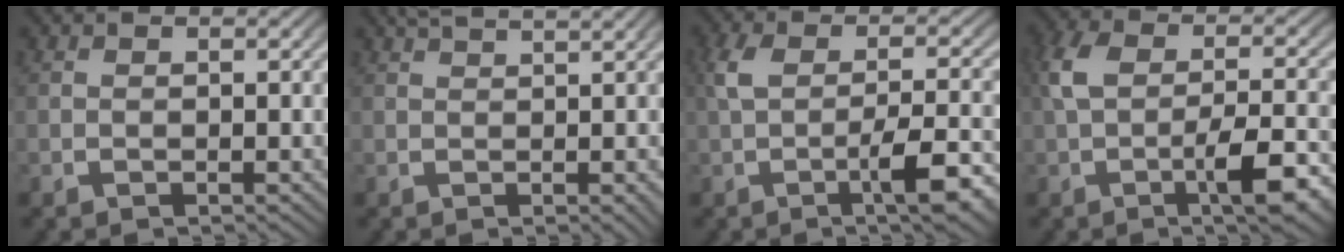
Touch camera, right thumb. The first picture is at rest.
{"total": 3.1, "force": [2.1, 0.3, 2.2], "torque": [-0.028, 0.003, 0.035]}
{"total": 6.1, "force": [-0.8, 2.1, 5.7], "torque": [-0.096, -0.002, -0.008]}
{"total": 6.9, "force": [-0.7, 3.1, 6.1], "torque": [-0.115, -0.007, -0.005]}